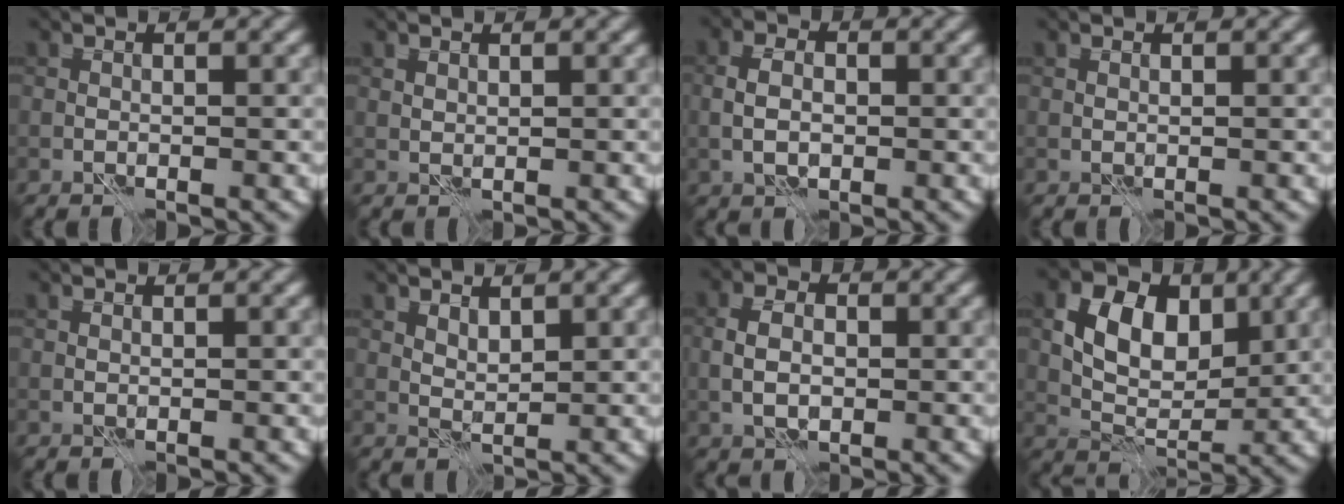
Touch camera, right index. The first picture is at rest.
{"total": 0.6, "force": [0.6, 0.2, 0.1], "torque": [-0.007, 0.000, 0.011]}
{"total": 2.7, "force": [-0.1, 1.8, 2.0], "torque": [-0.042, 0.003, -0.006]}
{"total": 0.0}
{"total": 0.0}
{"total": 1.5, "force": [1.2, 0.6, 0.7], "torque": [-0.020, -0.003, 0.025]}
{"total": 3.1, "force": [0.0, 2.2, 2.2], "torque": [-0.048, 0.002, -0.003]}
{"total": 6.4, "force": [2.1, 4.3, 4.2], "torque": [-0.074, 0.000, 0.035]}